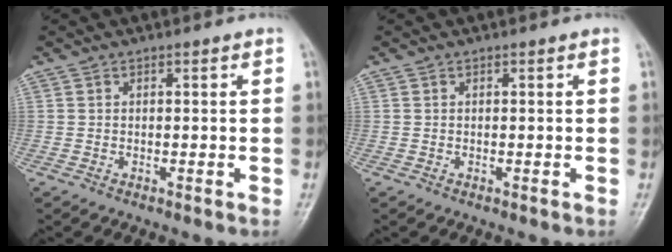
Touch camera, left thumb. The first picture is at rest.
{"total": 0.0}